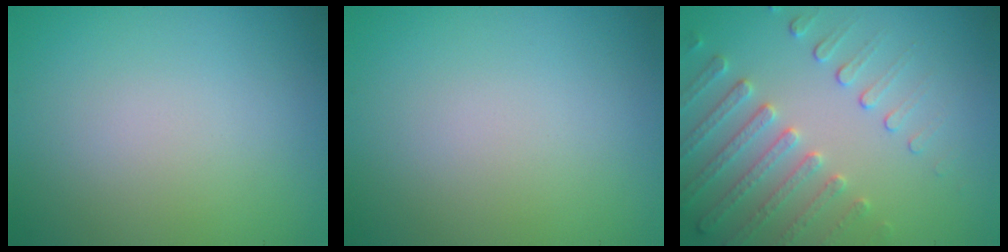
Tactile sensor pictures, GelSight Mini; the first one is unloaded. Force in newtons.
{"total": 0.0}
{"total": 3.8, "press": 3.6, "slide": 1.1}